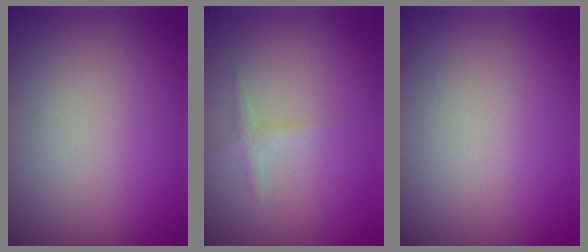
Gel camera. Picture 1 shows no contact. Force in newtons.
{"total": 1.1, "press": 1.1, "slide": 0.1}
{"total": 0.0}